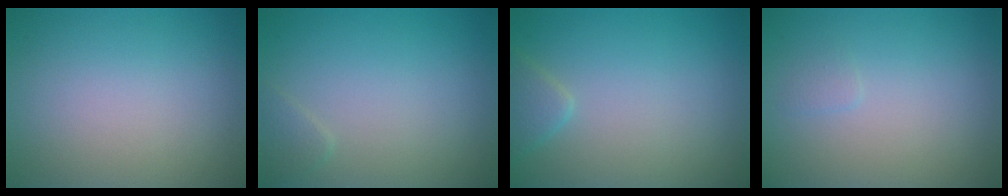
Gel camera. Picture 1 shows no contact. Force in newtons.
{"total": 0.9, "press": 0.9, "slide": 0.1}
{"total": 1.5, "press": 1.5, "slide": 0.2}
{"total": 0.6, "press": 0.6, "slide": 0.1}